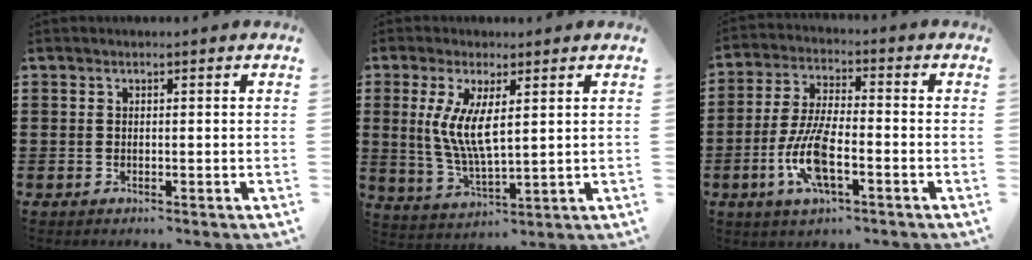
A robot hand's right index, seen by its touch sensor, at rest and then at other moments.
{"total": 7.3, "force": [1.4, 2.4, 6.8], "torque": [-0.141, 0.000, 0.023]}
{"total": 9.5, "force": [-3.3, 3.0, 8.4], "torque": [-0.189, -0.012, -0.065]}